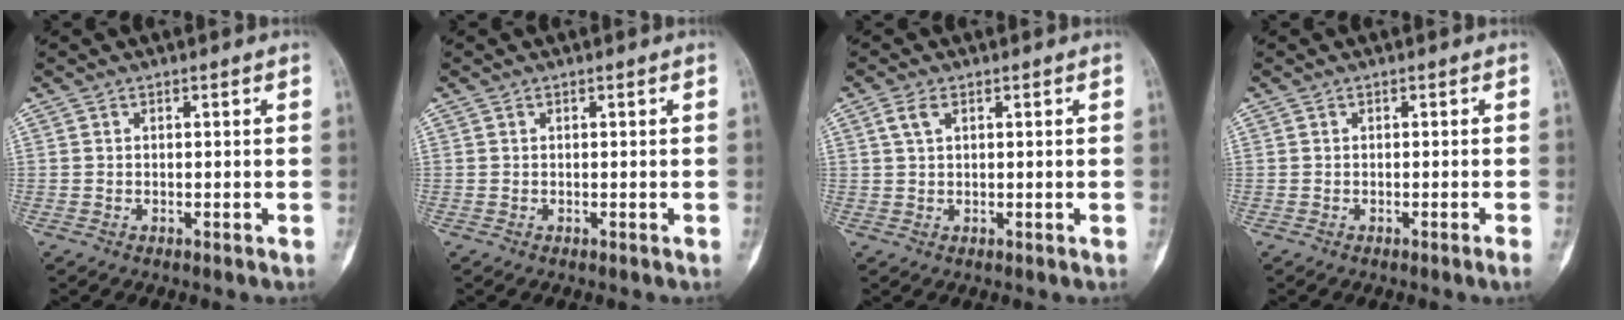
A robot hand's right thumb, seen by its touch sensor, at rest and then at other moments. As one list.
[{"total": 0.0}, {"total": 2.6, "force": [1.1, 1.2, 1.9], "torque": [-0.045, 0.009, 0.026]}, {"total": 1.1, "force": [-0.7, -0.3, 0.8], "torque": [-0.017, 0.002, -0.009]}]